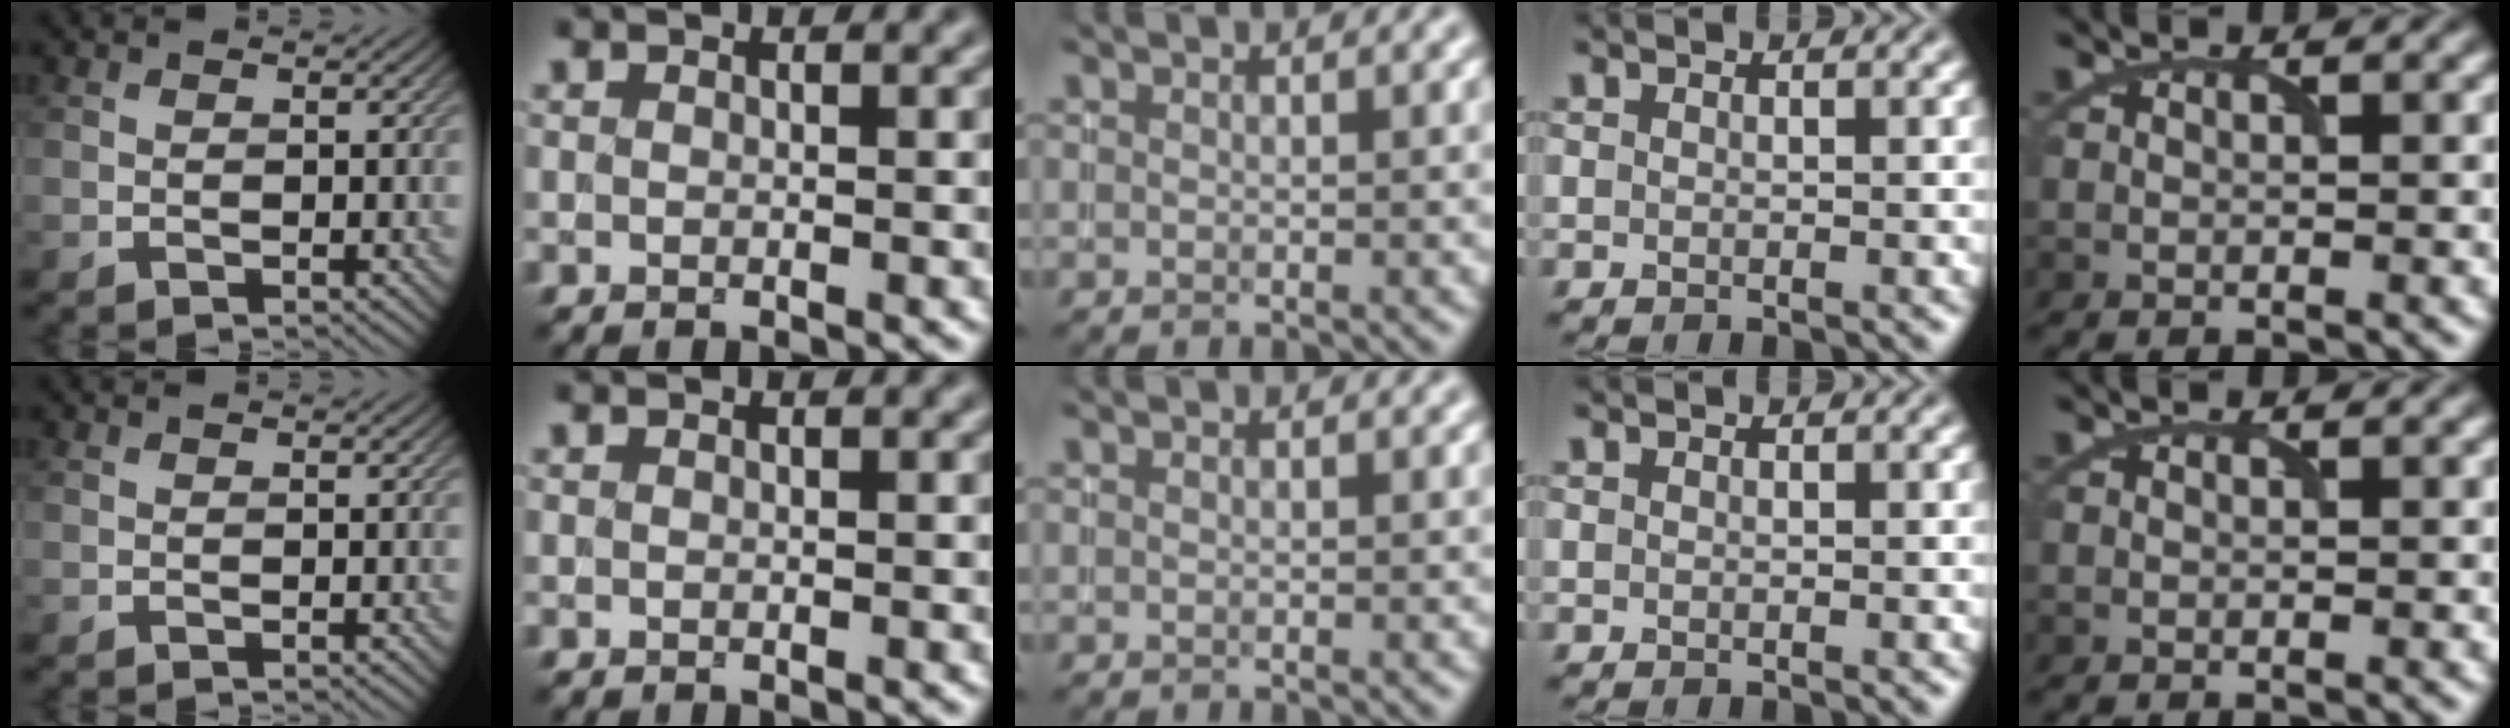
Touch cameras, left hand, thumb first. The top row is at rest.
{}